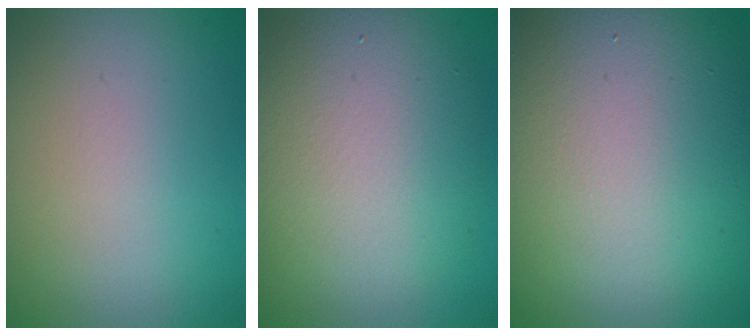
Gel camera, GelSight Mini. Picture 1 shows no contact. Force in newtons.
{"total": 8.6, "press": 8.6, "slide": 0.5}
{"total": 17.3, "press": 17.2, "slide": 1.6}